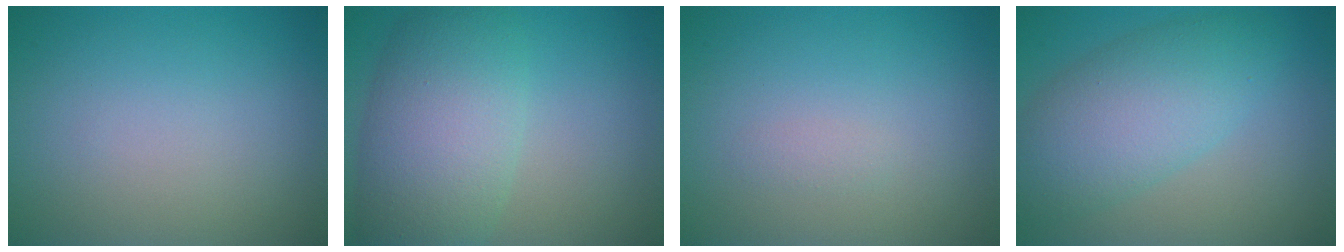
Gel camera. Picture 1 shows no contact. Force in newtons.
{"total": 8.0, "press": 8.0, "slide": 0.3}
{"total": 0.6, "press": 0.6, "slide": 0.1}
{"total": 6.4, "press": 6.4, "slide": 0.2}